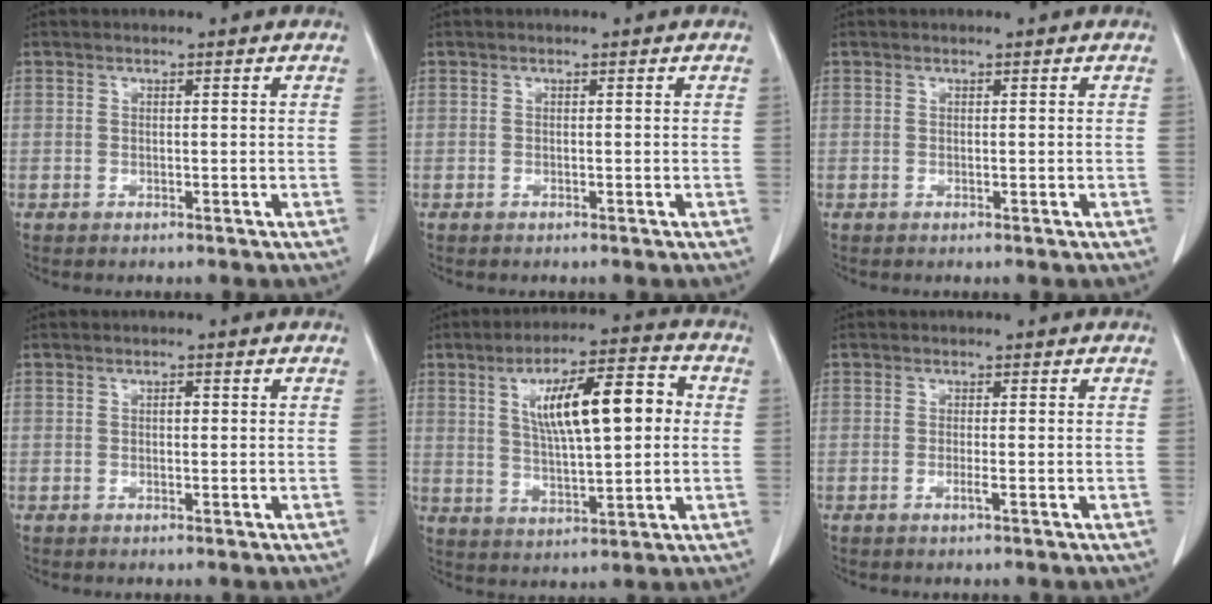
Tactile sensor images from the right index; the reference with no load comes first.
{"total": 0.0}
{"total": 0.0}
{"total": 1.4, "force": [0.1, 0.7, 1.1], "torque": [-0.023, 0.002, 0.001]}
{"total": 14.2, "force": [2.8, 3.9, 13.4], "torque": [-0.224, 0.026, 0.048]}
{"total": 1.5, "force": [-0.6, 0.3, 1.4], "torque": [-0.028, -0.001, -0.010]}